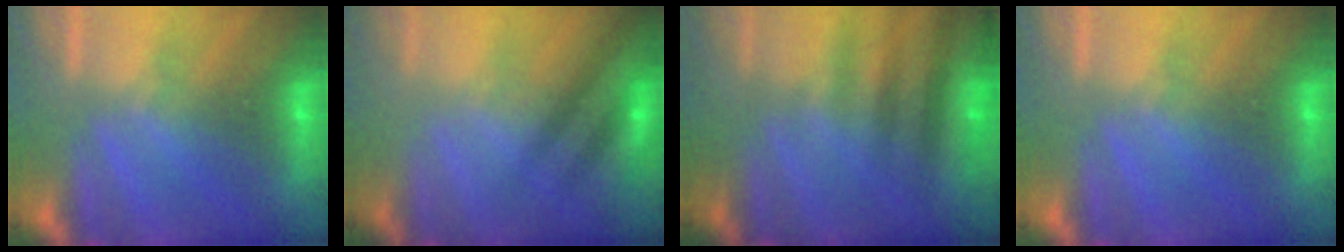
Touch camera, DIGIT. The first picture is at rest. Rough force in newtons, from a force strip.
{"total": 2.8}
{"total": 2.9}
{"total": 0.0}